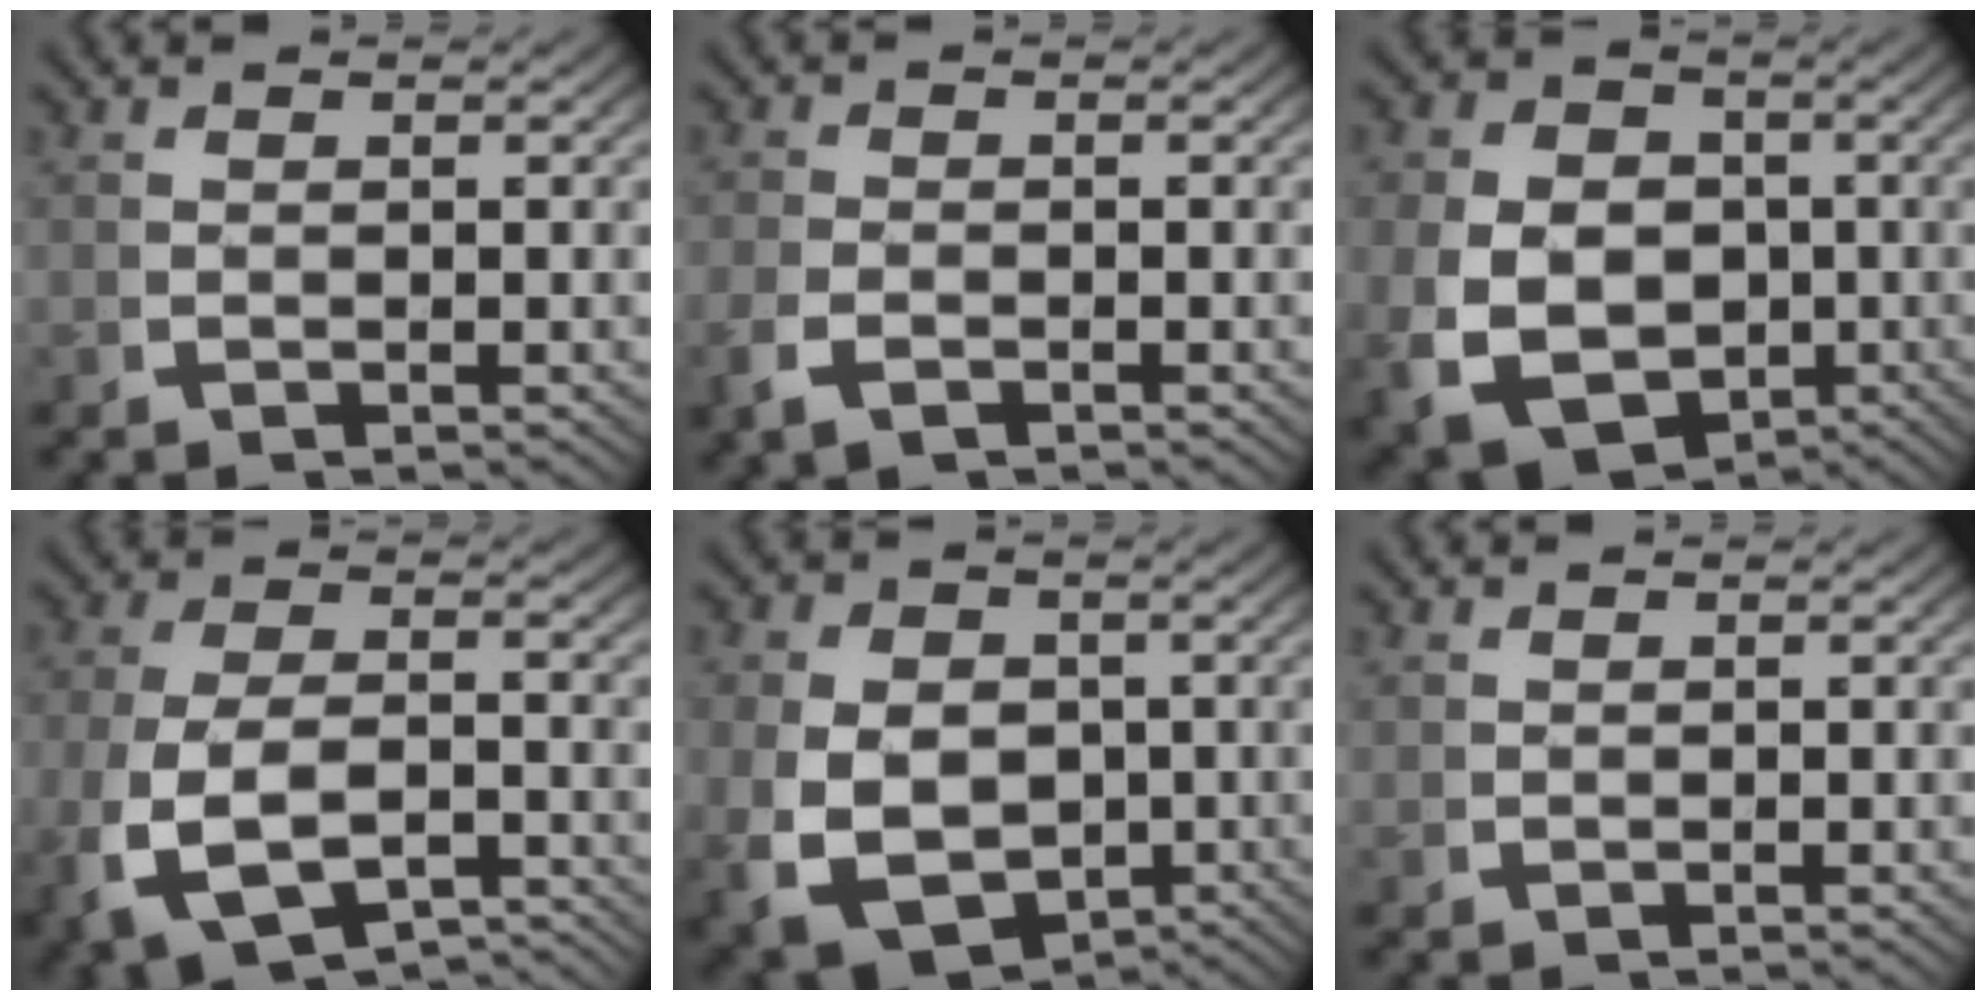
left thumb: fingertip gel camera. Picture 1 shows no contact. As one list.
[{"total": 1.8, "force": [-1.1, 1.1, 0.9], "torque": [-0.024, -0.008, -0.018]}, {"total": 13.0, "force": [-2.7, 10.5, 7.2], "torque": [-0.167, -0.070, -0.012]}, {"total": 8.1, "force": [-3.3, 4.8, 5.6], "torque": [-0.141, -0.032, -0.033]}, {"total": 12.4, "force": [-2.8, 9.7, 7.1], "torque": [-0.162, -0.072, -0.011]}, {"total": 0.5, "force": [0.4, 0.3, 0.0], "torque": [-0.005, -0.009, 0.014]}]